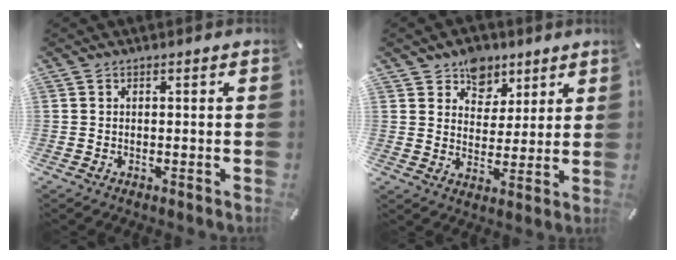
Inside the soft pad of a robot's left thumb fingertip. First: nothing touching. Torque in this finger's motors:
{"motor_torque": [0.22, 0.08, 0.16, 0.01, 0.11]}